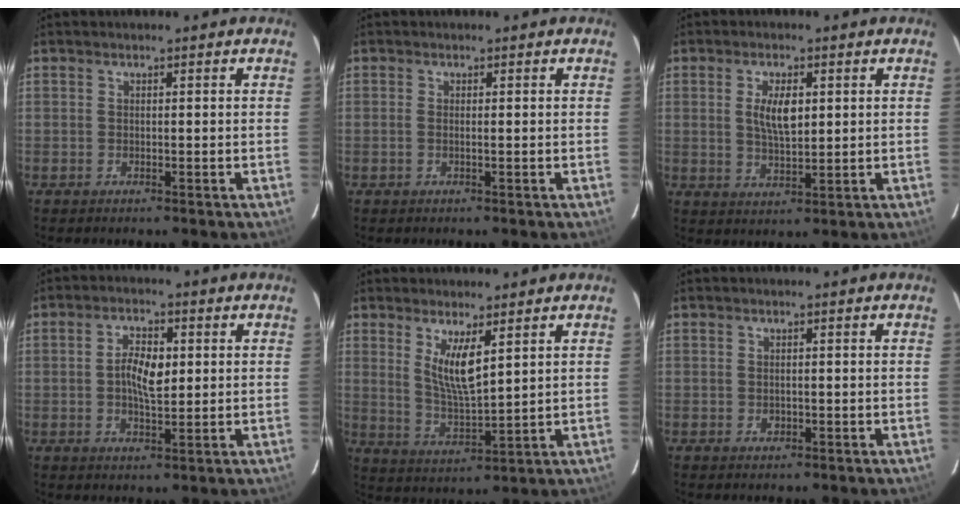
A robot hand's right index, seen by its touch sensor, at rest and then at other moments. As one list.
[{"total": 0.8, "force": [-0.1, -0.1, 0.8], "torque": [-0.017, 0.000, -0.005]}, {"total": 5.8, "force": [1.3, 2.6, 5.0], "torque": [-0.090, -0.001, 0.028]}, {"total": 5.8, "force": [0.5, 2.6, 5.2], "torque": [-0.096, 0.006, 0.009]}, {"total": 7.4, "force": [3.4, 1.6, 6.4], "torque": [-0.119, -0.017, 0.070]}, {"total": 1.1, "force": [-0.2, 0.9, 0.5], "torque": [-0.007, 0.000, -0.004]}]